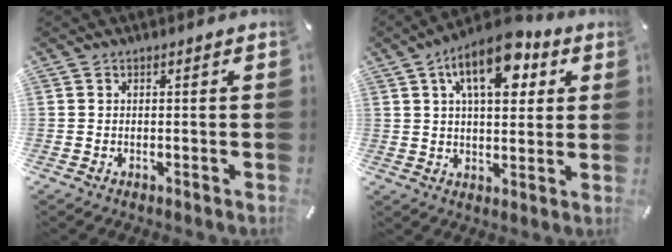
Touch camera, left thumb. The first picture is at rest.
{"total": 14.0, "force": [6.3, 7.3, 10.2], "torque": [-0.151, -0.015, 0.105]}